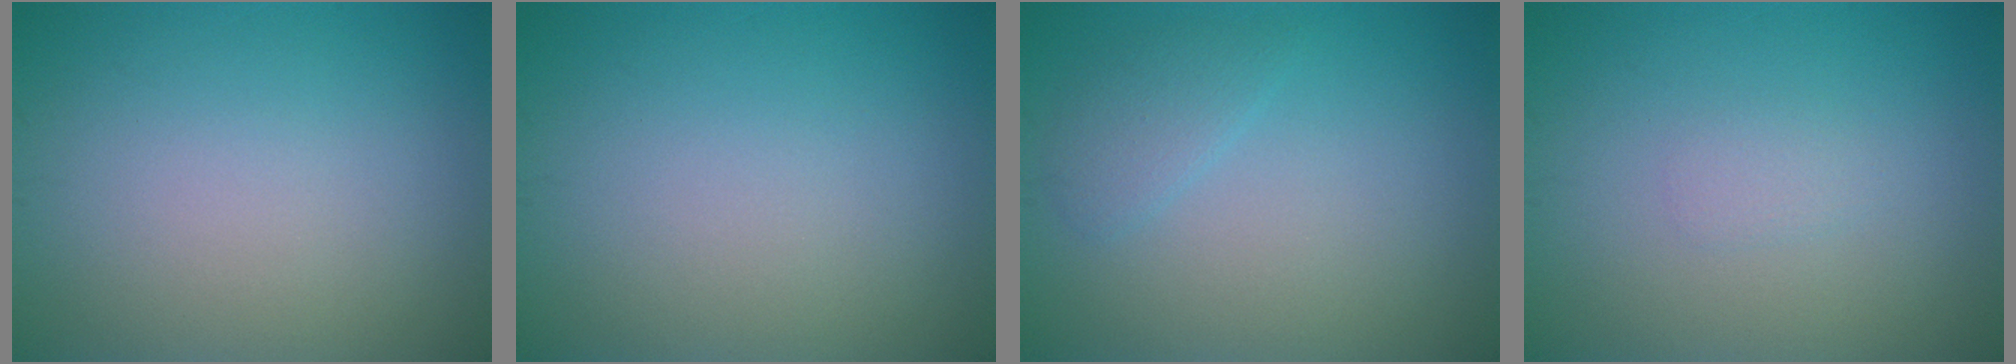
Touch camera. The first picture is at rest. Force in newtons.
{"total": 0.0}
{"total": 1.6, "press": 1.6, "slide": 0.0}
{"total": 0.8, "press": 0.8, "slide": 0.1}